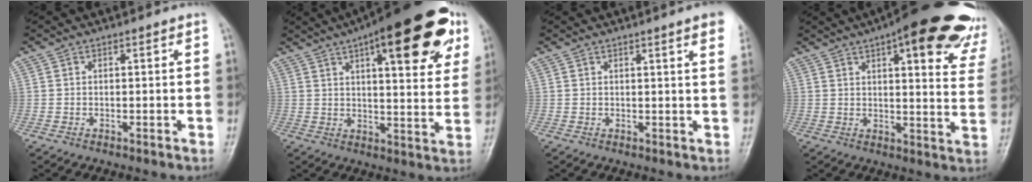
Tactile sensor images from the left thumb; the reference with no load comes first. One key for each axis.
{"total": 23.2, "fx": 11.3, "fy": 7.8, "fz": 18.6, "tx": -0.231, "ty": -0.011, "tz": 0.153}
{"total": 5.2, "fx": 3.2, "fy": 0.1, "fz": 4.1, "tx": -0.043, "ty": -0.004, "tz": 0.031}
{"total": 24.4, "fx": 15.4, "fy": 7.1, "fz": 17.6, "tx": -0.192, "ty": -0.040, "tz": 0.176}